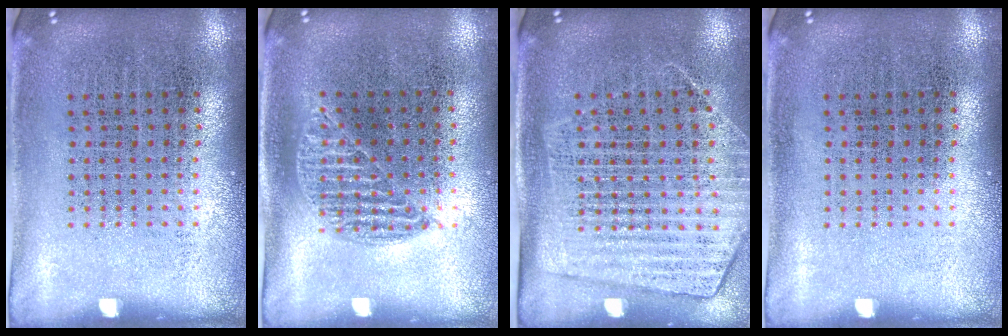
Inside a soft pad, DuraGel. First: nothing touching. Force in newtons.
{"total": 0.9, "press": 0.8, "slide": 0.4}
{"total": 1.8, "press": 1.5, "slide": 0.9}
{"total": 0.0}